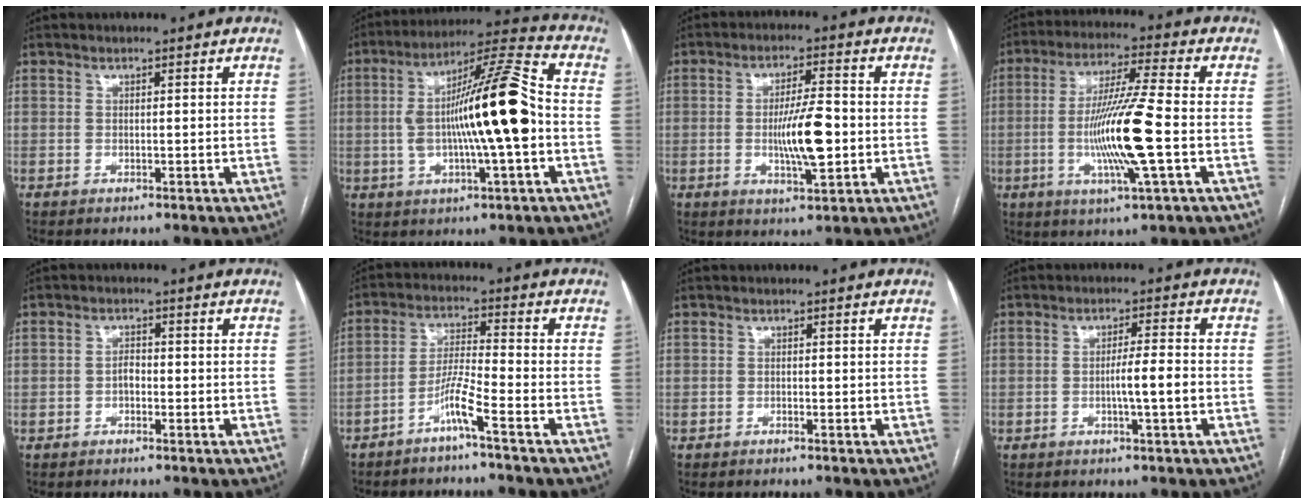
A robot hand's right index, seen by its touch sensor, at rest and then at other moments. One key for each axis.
{"total": 17.0, "fx": -1.1, "fy": 1.5, "fz": 16.9, "tx": -0.291, "ty": 0.021, "tz": -0.022}
{"total": 8.3, "fx": -1.1, "fy": 1.4, "fz": 8.1, "tx": -0.144, "ty": -0.003, "tz": -0.018}
{"total": 13.3, "fx": -2.5, "fy": -0.4, "fz": 13.1, "tx": -0.255, "ty": -0.010, "tz": -0.051}
{"total": 1.7, "fx": -0.6, "fy": 1.2, "fz": 1.0, "tx": -0.011, "ty": 0.009, "tz": -0.009}
{"total": 5.3, "fx": -3.5, "fy": -0.8, "fz": 4.0, "tx": -0.083, "ty": 0.003, "tz": -0.073}
{"total": 0.0}
{"total": 4.5, "fx": -1.1, "fy": -0.2, "fz": 4.4, "tx": -0.070, "ty": 0.001, "tz": -0.020}